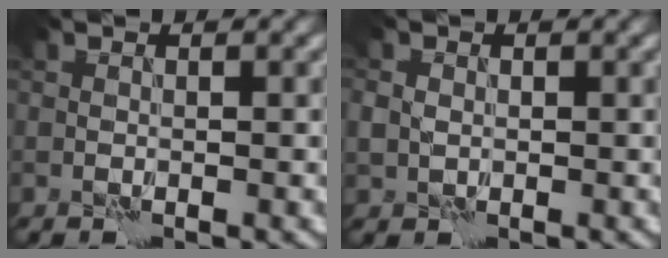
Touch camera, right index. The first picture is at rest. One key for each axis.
{"total": 1.5, "fx": 0.0, "fy": 1.4, "fz": 0.5, "tx": -0.012, "ty": 0.000, "tz": 0.000}